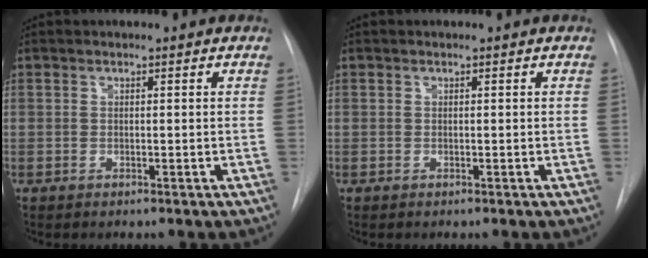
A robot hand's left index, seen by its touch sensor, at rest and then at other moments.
{"total": 0.0}